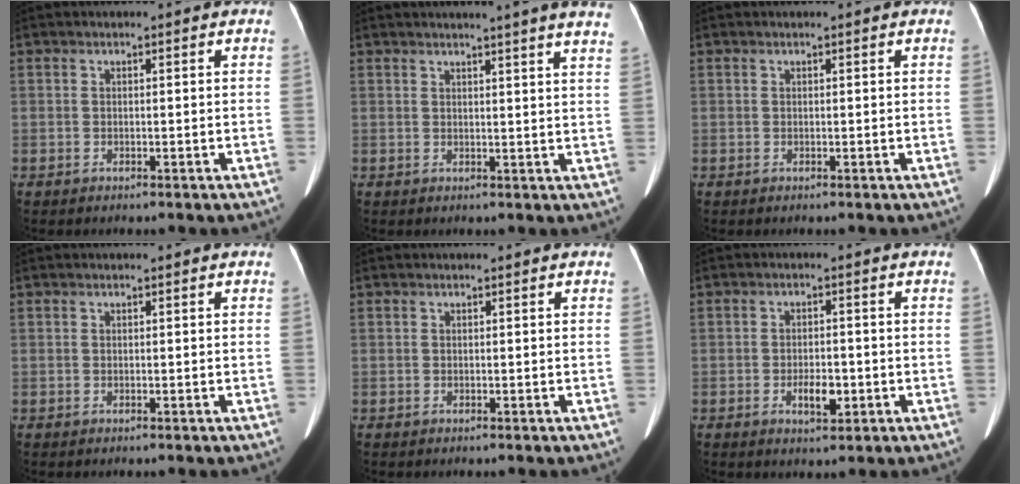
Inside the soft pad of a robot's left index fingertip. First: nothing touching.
{"total": 10.4, "force": [9.2, -1.2, 4.8], "torque": [-0.060, -0.033, 0.084]}
{"total": 0.0}
{"total": 0.0}
{"total": 0.0}
{"total": 3.8, "force": [-1.3, 1.8, 3.1], "torque": [-0.057, 0.001, -0.015]}